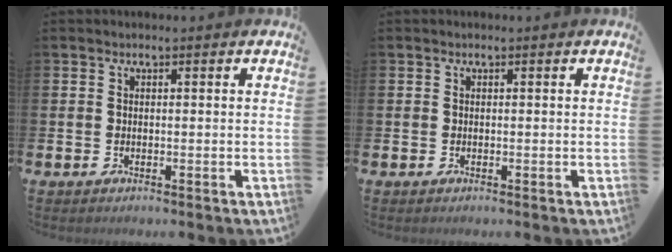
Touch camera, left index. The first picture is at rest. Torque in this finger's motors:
{"motor_torque": [0.00, 0.00, -0.01, 0.00]}